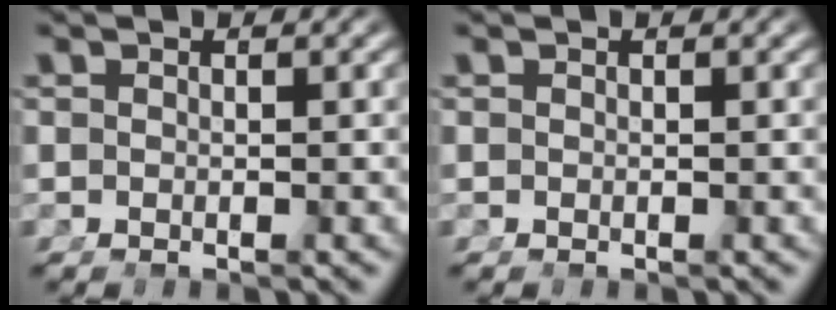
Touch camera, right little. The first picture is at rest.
{"total": 0.0}